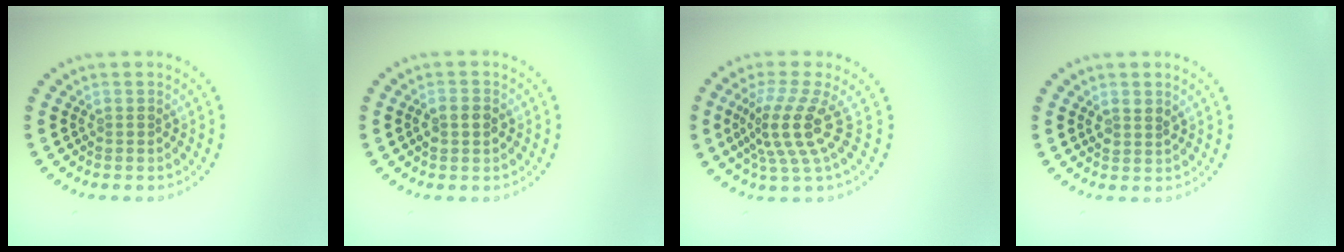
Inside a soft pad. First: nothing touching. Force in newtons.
{"total": 1.7, "press": 1.7, "slide": 0.2}
{"total": 4.5, "press": 3.1, "slide": 3.2}
{"total": 1.3, "press": 1.2, "slide": 0.6}